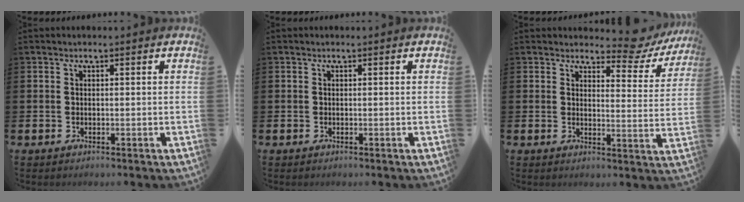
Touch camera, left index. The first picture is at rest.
{"total": 0.0}
{"total": 5.2, "force": [4.7, 1.6, 1.5], "torque": [-0.022, -0.032, 0.077]}